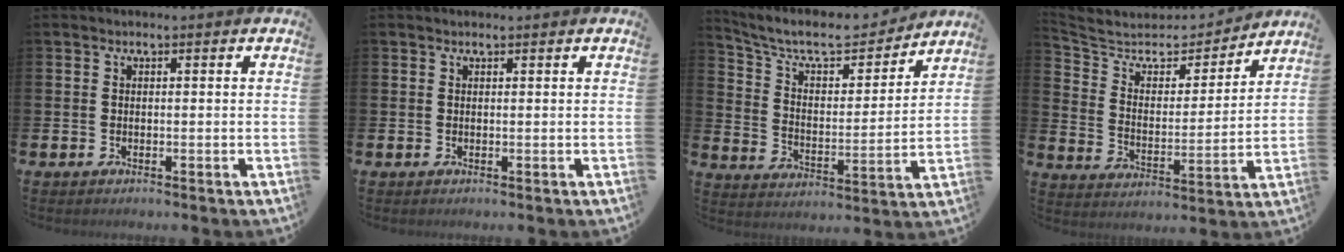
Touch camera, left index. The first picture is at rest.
{"total": 0.0}
{"total": 8.8, "force": [7.6, 3.1, 3.3], "torque": [-0.088, -0.056, 0.125]}
{"total": 5.8, "force": [4.9, 2.6, 1.3], "torque": [-0.063, -0.047, 0.077]}